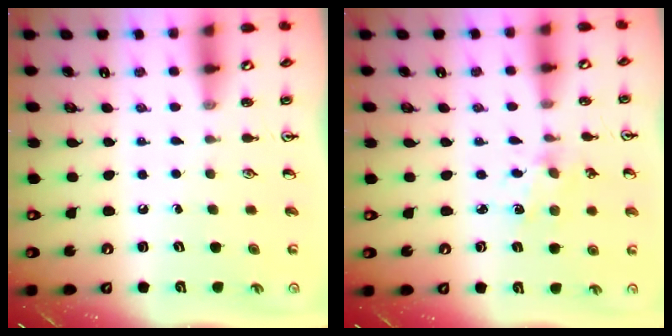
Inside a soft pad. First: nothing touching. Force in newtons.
{"total": 2.3, "press": 2.3, "slide": 0.3}